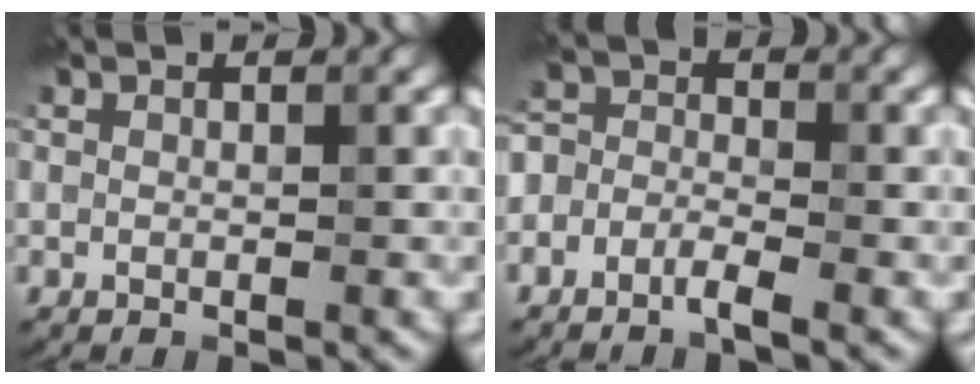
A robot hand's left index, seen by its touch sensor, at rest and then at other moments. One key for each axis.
{"total": 2.3, "fx": -1.5, "fy": 1.2, "fz": 1.4, "tx": -0.025, "ty": 0.003, "tz": -0.040}